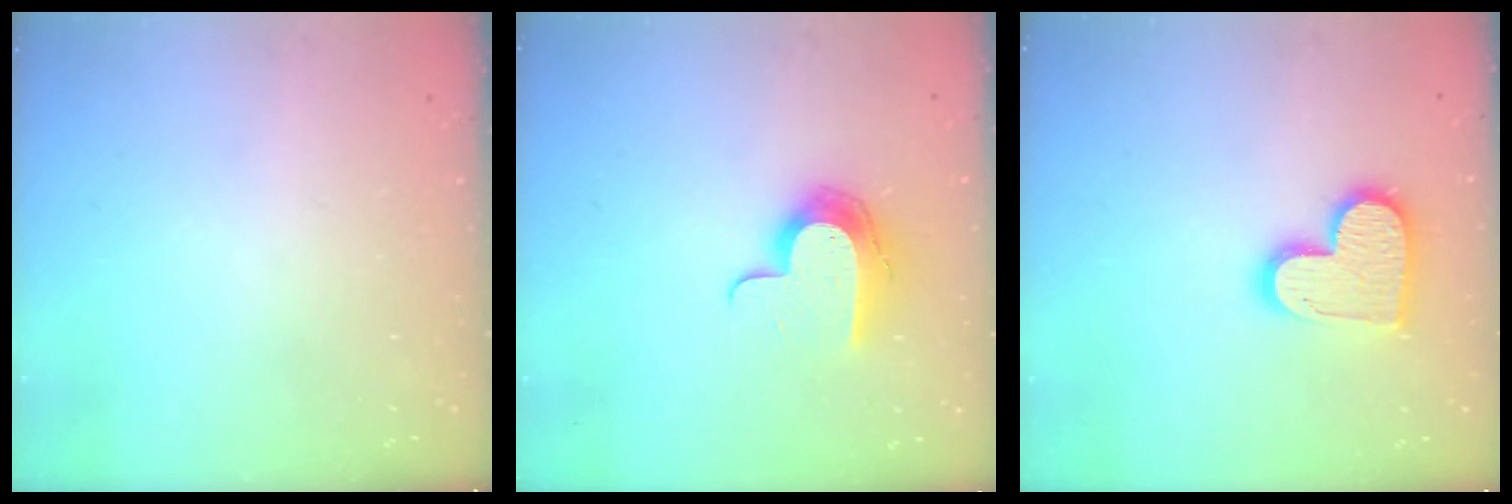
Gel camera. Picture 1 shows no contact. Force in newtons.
{"total": 12.1, "press": 12.1, "slide": 0.6}
{"total": 14.3, "press": 14.3, "slide": 1.1}